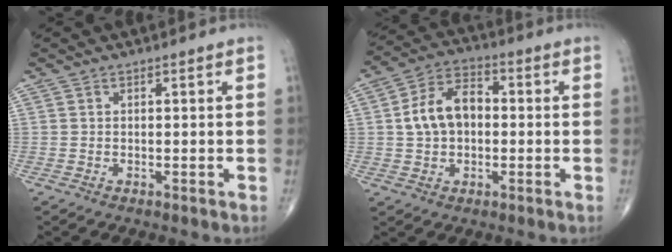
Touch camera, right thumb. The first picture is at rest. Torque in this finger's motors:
{"motor_torque": [-0.16, 0.73, 0.35, 0.04, 0.27]}